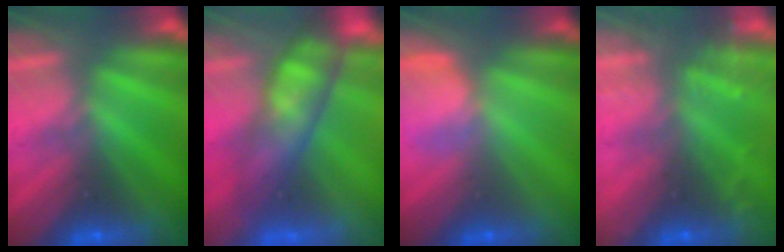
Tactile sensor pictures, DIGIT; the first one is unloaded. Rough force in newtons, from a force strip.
{"total": 4.8}
{"total": 2.9}
{"total": 7.3}